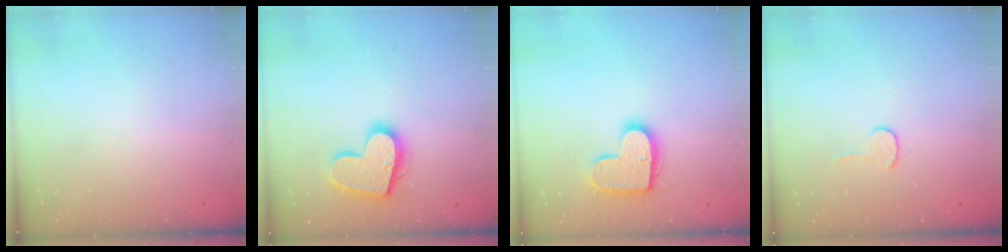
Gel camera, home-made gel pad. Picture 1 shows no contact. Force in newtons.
{"total": 16.4, "press": 16.4, "slide": 1.2}
{"total": 13.5, "press": 13.5, "slide": 0.6}
{"total": 4.1, "press": 4.1, "slide": 0.4}